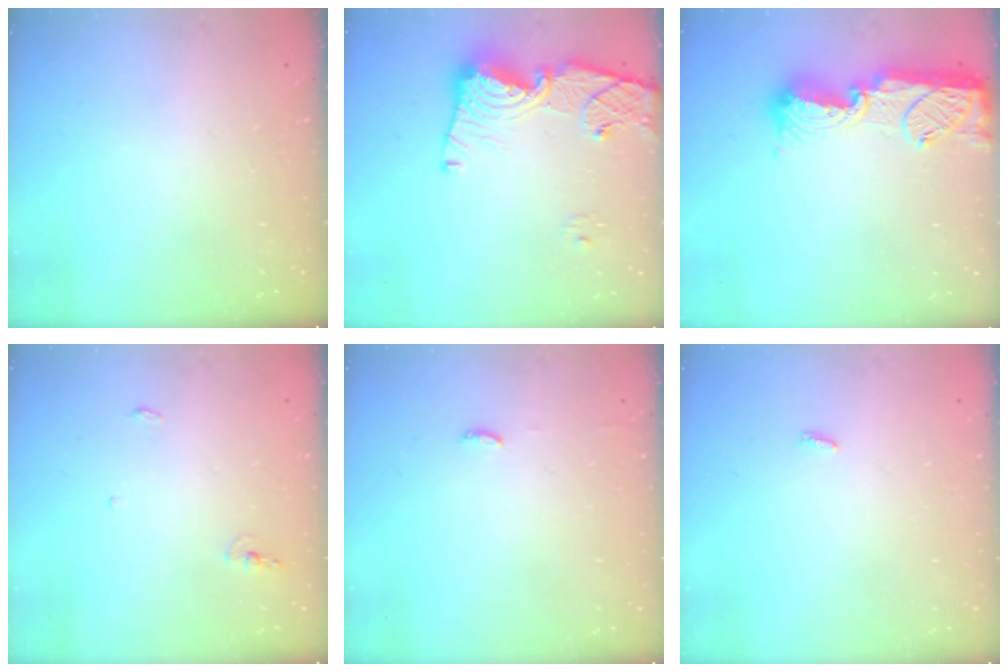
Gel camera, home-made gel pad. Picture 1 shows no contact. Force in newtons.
{"total": 15.0, "press": 14.9, "slide": 2.0}
{"total": 14.3, "press": 14.2, "slide": 1.2}
{"total": 4.3, "press": 4.2, "slide": 1.1}
{"total": 3.8, "press": 3.6, "slide": 1.2}
{"total": 2.3, "press": 2.3, "slide": 0.3}